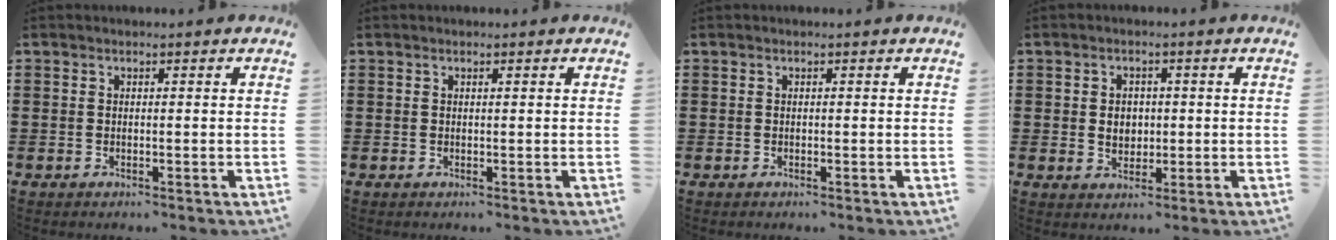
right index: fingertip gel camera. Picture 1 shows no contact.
{"total": 0.0}
{"total": 0.0}
{"total": 3.3, "force": [0.0, 2.6, 2.0], "torque": [-0.038, 0.005, -0.004]}